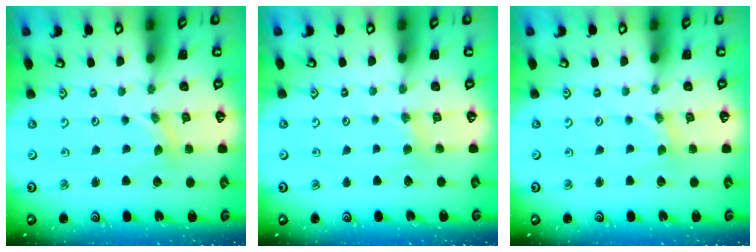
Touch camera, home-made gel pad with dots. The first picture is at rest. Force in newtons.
{"total": 2.3, "press": 2.3, "slide": 0.4}
{"total": 0.0}